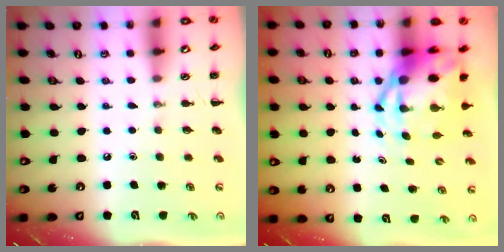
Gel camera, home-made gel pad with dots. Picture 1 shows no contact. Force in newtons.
{"total": 8.8, "press": 8.4, "slide": 2.4}